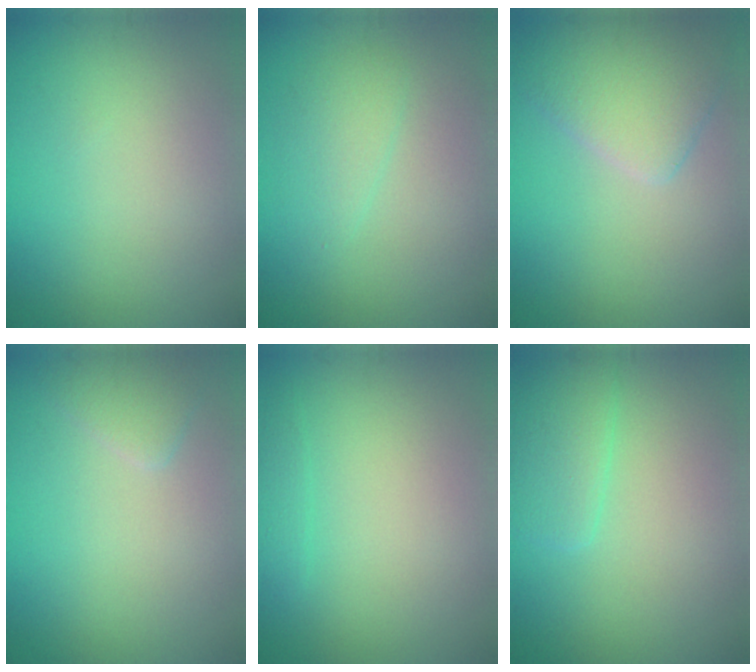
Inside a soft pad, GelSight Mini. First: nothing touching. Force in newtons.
{"total": 2.0, "press": 2.0, "slide": 0.1}
{"total": 4.3, "press": 4.3, "slide": 0.2}
{"total": 1.6, "press": 1.6, "slide": 0.2}
{"total": 1.0, "press": 1.0, "slide": 0.1}
{"total": 2.7, "press": 2.7, "slide": 0.0}